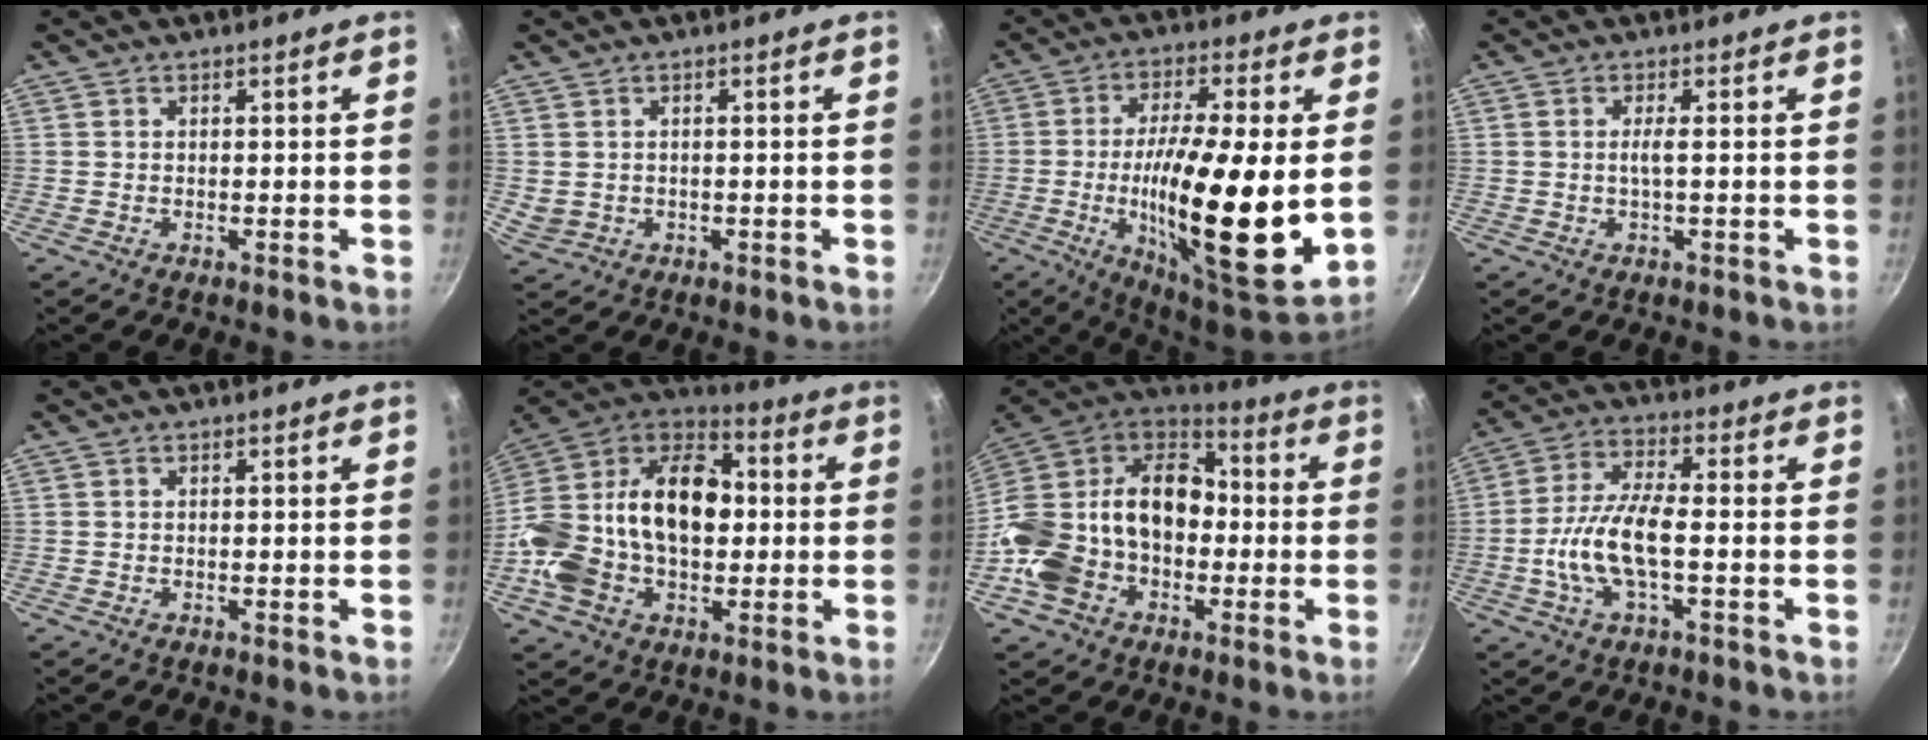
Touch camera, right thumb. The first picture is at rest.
{"total": 2.5, "force": [-0.1, 2.1, 1.3], "torque": [-0.023, 0.006, 0.012]}
{"total": 24.0, "force": [-1.6, 6.1, 23.1], "torque": [-0.379, -0.018, -0.027]}
{"total": 1.8, "force": [-0.1, 0.0, 1.8], "torque": [-0.040, 0.000, -0.002]}
{"total": 0.0}
{"total": 28.0, "force": [-0.4, 19.2, 20.4], "torque": [-0.371, 0.056, -0.019]}
{"total": 26.3, "force": [-4.5, 20.0, 16.5], "torque": [-0.319, 0.077, -0.085]}
{"total": 11.1, "force": [-2.2, 4.1, 10.1], "torque": [-0.203, 0.027, -0.052]}